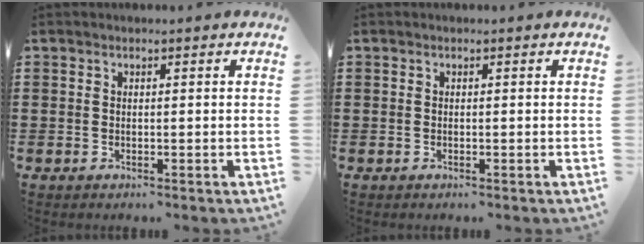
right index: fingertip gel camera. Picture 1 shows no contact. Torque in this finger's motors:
{"motor_torque": [0.53, 1.61, 0.00, 0.00]}